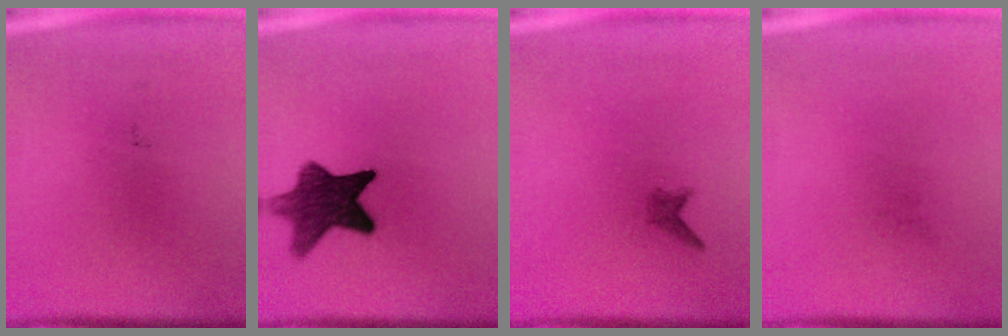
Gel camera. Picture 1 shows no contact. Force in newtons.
{"total": 10.3}
{"total": 1.0}
{"total": 0.0}